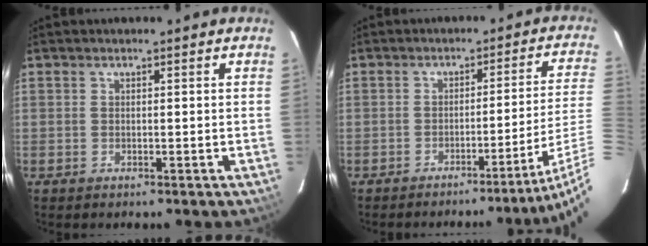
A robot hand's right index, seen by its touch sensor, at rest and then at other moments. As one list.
[{"total": 10.8, "force": [-7.2, -2.9, 7.5], "torque": [-0.086, -0.013, -0.091]}]